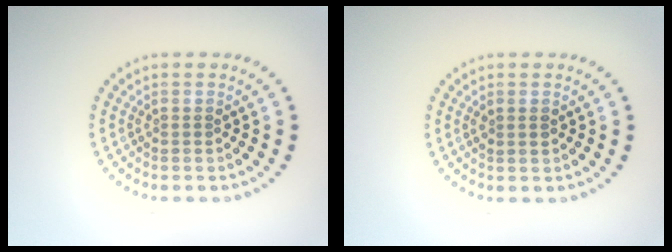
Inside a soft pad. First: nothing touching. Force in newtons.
{"total": 0.9, "press": 0.8, "slide": 0.2}